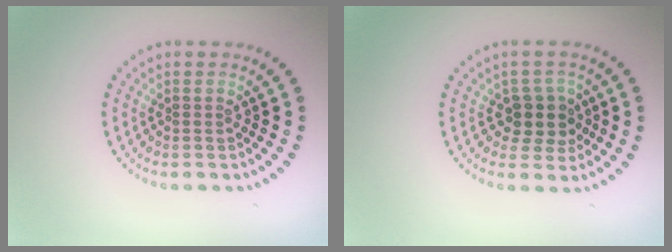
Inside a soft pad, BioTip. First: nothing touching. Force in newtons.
{"total": 2.9, "press": 2.5, "slide": 1.4}